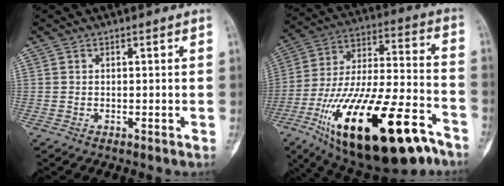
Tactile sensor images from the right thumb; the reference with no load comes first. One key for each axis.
{"total": 32.2, "fx": -16.7, "fy": 11.5, "fz": 25.1, "tx": -0.443, "ty": 0.053, "tz": -0.271}